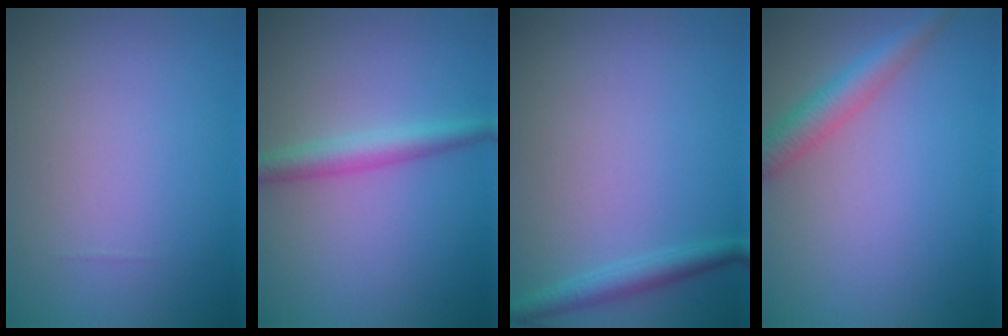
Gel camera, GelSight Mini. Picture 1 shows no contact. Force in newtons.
{"total": 2.8, "press": 2.8, "slide": 0.0}
{"total": 2.1, "press": 2.1, "slide": 0.1}
{"total": 3.1, "press": 3.1, "slide": 0.1}